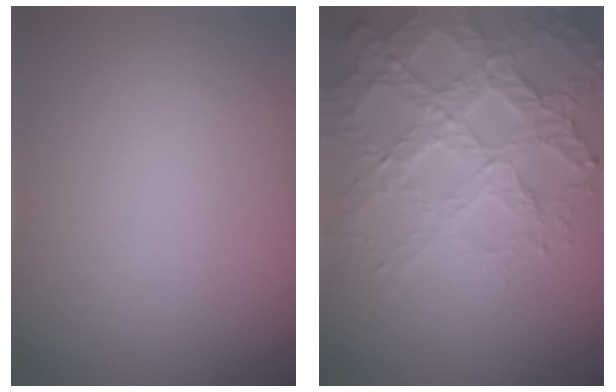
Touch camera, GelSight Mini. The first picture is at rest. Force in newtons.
{"total": 7.3, "press": 5.1, "slide": 5.1}